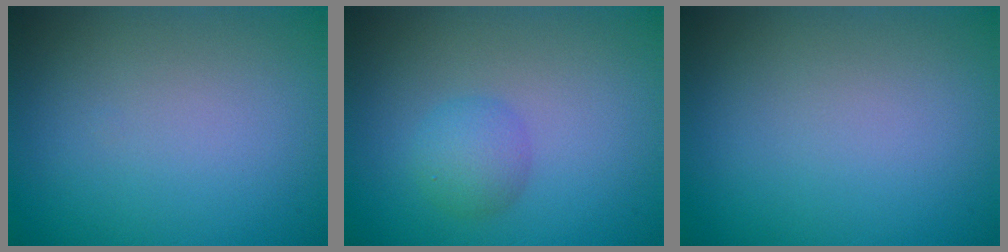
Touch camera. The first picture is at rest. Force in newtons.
{"total": 2.2, "press": 2.2, "slide": 0.1}
{"total": 0.0}